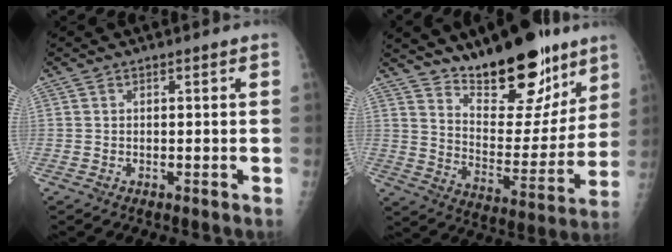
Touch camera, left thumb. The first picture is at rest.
{"total": 20.3, "force": [14.4, 8.1, 11.8], "torque": [-0.125, -0.099, 0.230]}